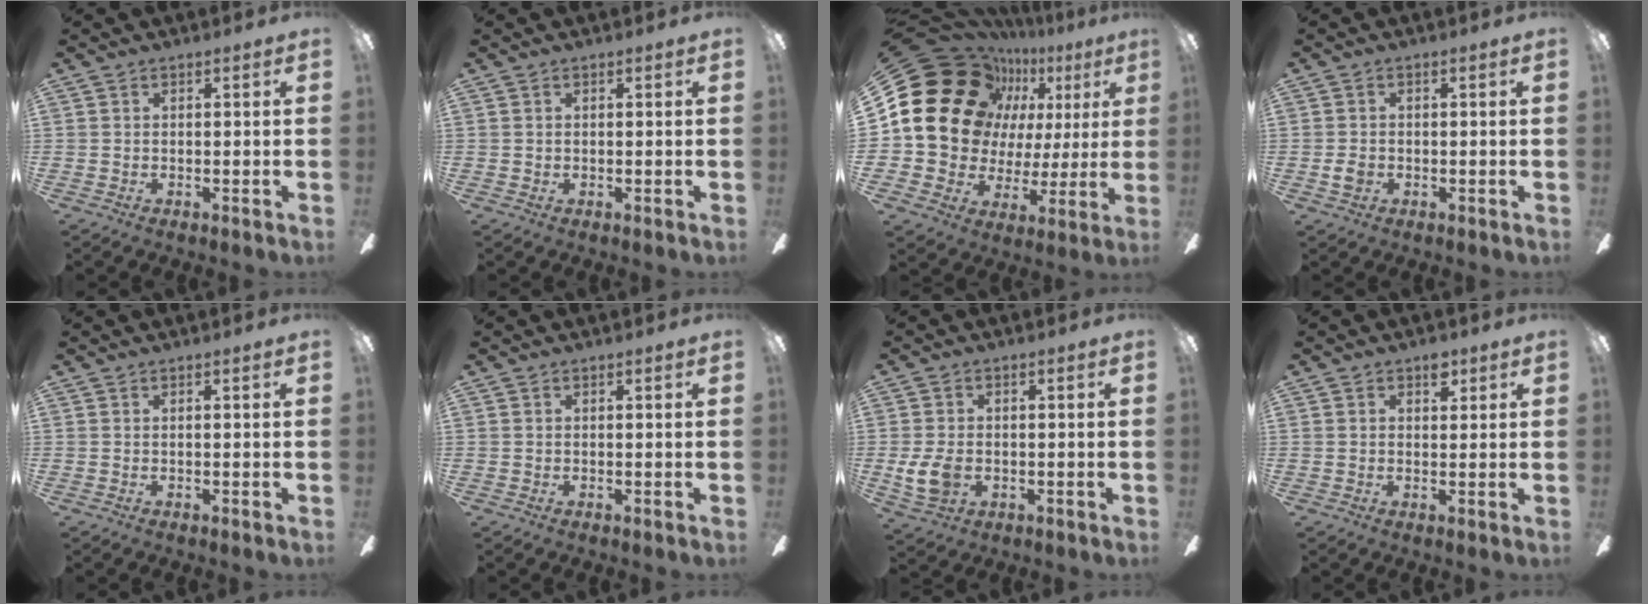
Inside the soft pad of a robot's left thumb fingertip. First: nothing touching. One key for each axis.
{"total": 0.7, "fx": 0.2, "fy": 0.7, "fz": 0.2, "tx": -0.004, "ty": 0.005, "tz": 0.003}
{"total": 23.8, "fx": 9.3, "fy": 18.5, "fz": 11.6, "tx": -0.218, "ty": -0.047, "tz": 0.198}
{"total": 2.8, "fx": -0.5, "fy": 2.4, "fz": 1.4, "tx": -0.023, "ty": 0.007, "tz": -0.009}
{"total": 0.0}
{"total": 0.0}
{"total": 7.3, "fx": -1.2, "fy": 5.4, "fz": 4.7, "tx": -0.101, "ty": 0.005, "tz": -0.022}
{"total": 3.6, "fx": 1.7, "fy": 2.4, "fz": 2.0, "tx": -0.011, "ty": -0.004, "tz": 0.024}